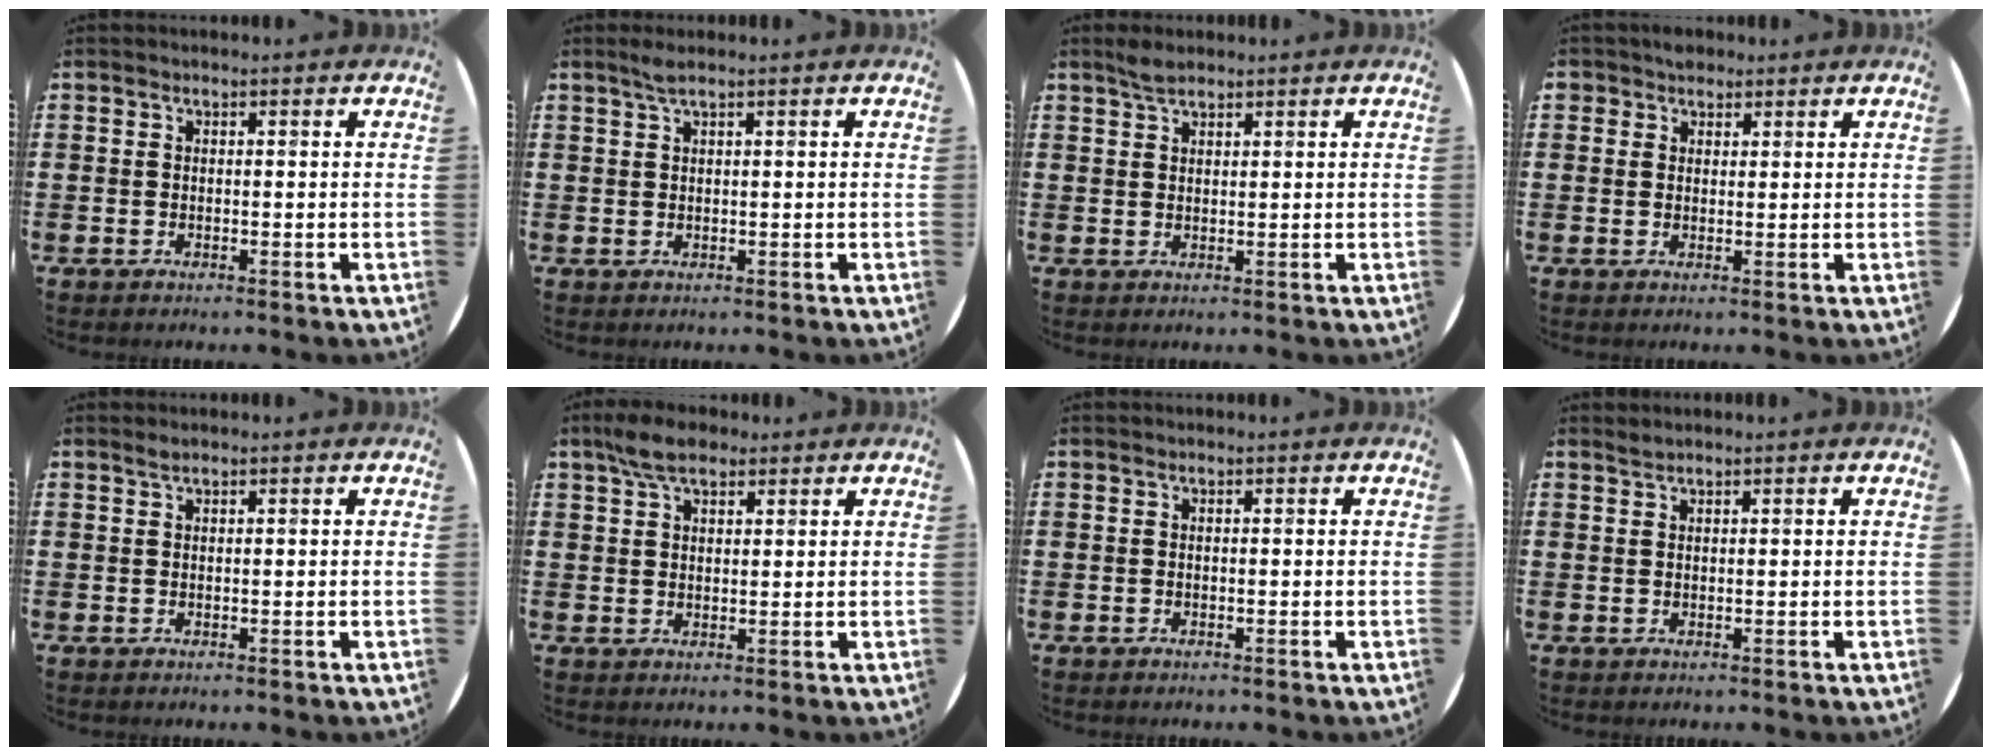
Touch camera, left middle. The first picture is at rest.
{"total": 1.3, "force": [0.9, -0.1, 0.9], "torque": [-0.018, 0.001, 0.015]}
{"total": 2.0, "force": [1.7, 0.6, 0.8], "torque": [-0.019, 0.003, 0.032]}
{"total": 1.9, "force": [1.5, 1.1, 0.0], "torque": [0.013, -0.002, 0.027]}
{"total": 0.7, "force": [0.6, 0.0, 0.3], "torque": [-0.007, 0.000, 0.011]}
{"total": 4.8, "force": [3.7, 2.1, 2.4], "torque": [-0.047, 0.002, 0.066]}
{"total": 0.0}
{"total": 0.7, "force": [0.7, -0.1, 0.0], "torque": [-0.001, -0.001, 0.014]}